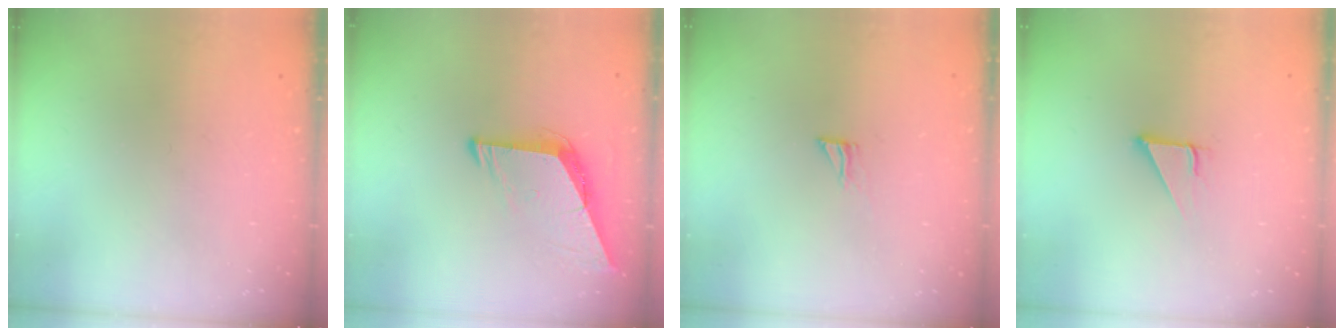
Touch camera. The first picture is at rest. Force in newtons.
{"total": 8.6, "press": 8.5, "slide": 0.8}
{"total": 4.6, "press": 4.5, "slide": 0.5}
{"total": 2.9, "press": 2.9, "slide": 0.1}